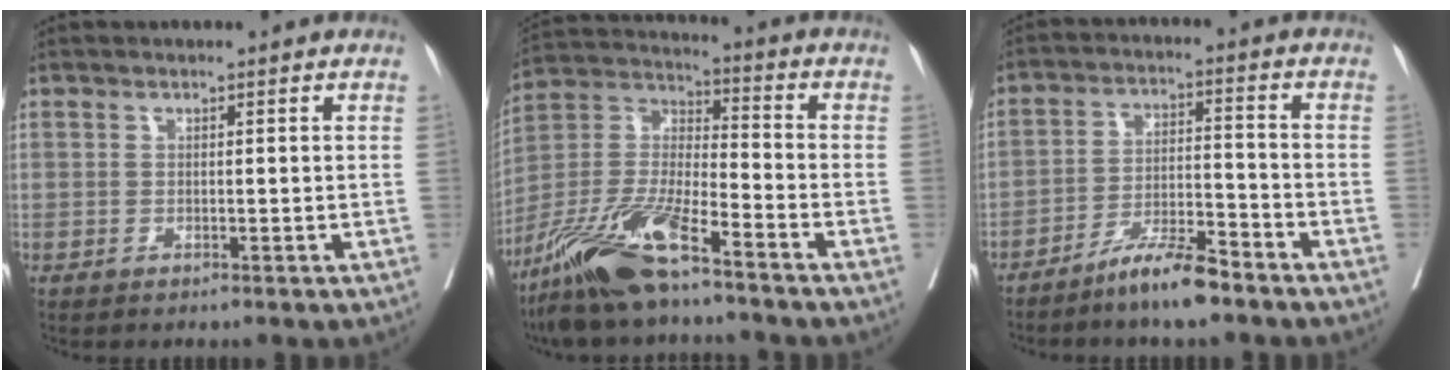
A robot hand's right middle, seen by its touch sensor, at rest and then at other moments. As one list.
[{"total": 15.5, "force": [-10.9, 2.5, 10.8], "torque": [-0.230, -0.014, -0.204]}, {"total": 7.5, "force": [-6.0, 0.7, 4.4], "torque": [-0.080, -0.007, -0.114]}]